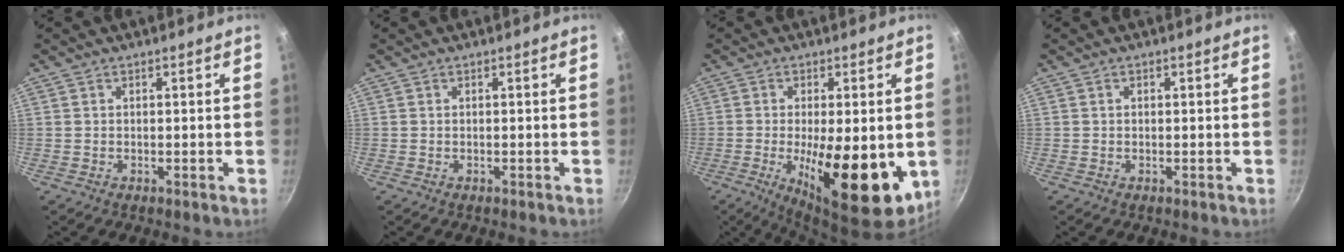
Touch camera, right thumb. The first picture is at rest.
{"total": 0.0}
{"total": 18.8, "force": [-4.1, 6.7, 17.1], "torque": [-0.228, -0.031, -0.038]}
{"total": 0.0}